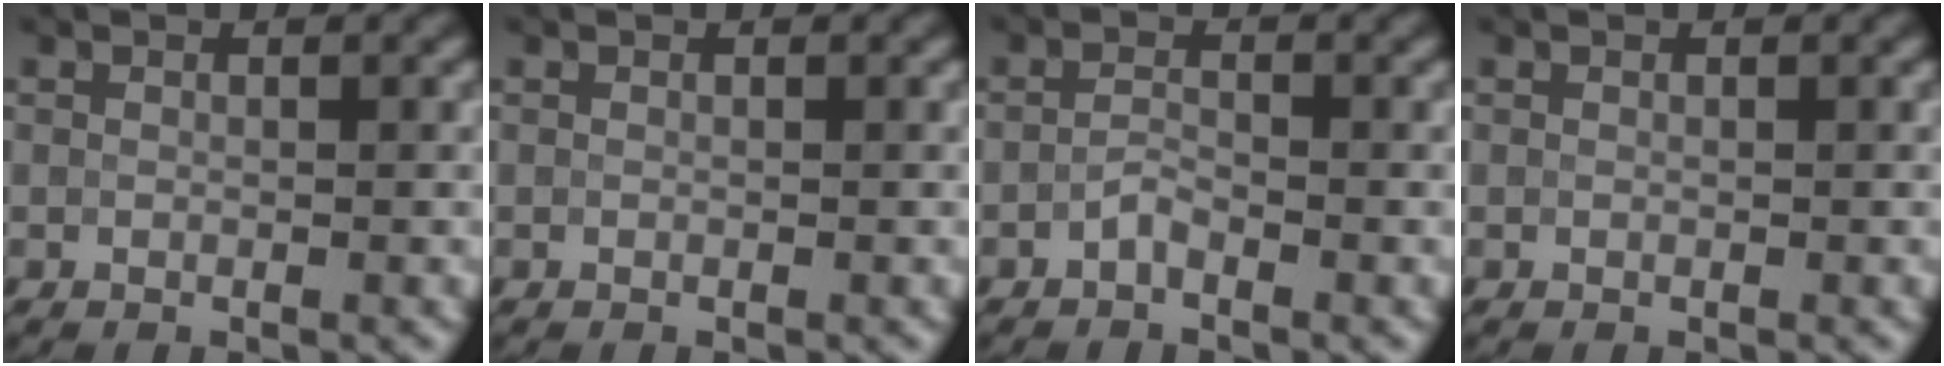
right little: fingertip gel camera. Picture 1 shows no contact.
{"total": 0.0}
{"total": 1.1, "force": [-0.8, 0.4, 0.7], "torque": [-0.017, 0.004, -0.017]}
{"total": 0.0}